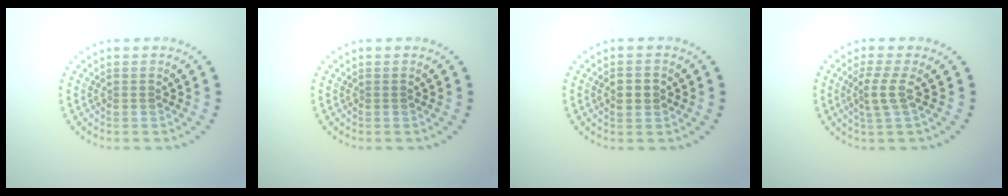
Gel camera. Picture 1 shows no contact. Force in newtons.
{"total": 0.0}
{"total": 2.3, "press": 2.2, "slide": 0.1}
{"total": 2.2, "press": 1.5, "slide": 1.6}